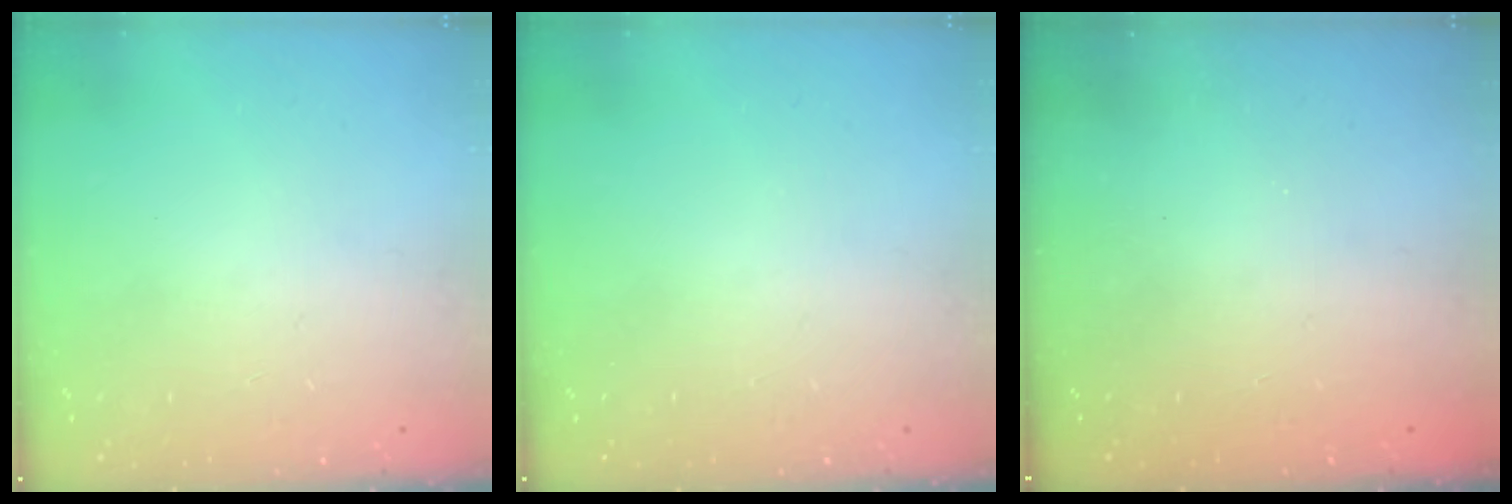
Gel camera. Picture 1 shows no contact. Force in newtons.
{"total": 0.0}
{"total": 2.3, "press": 2.2, "slide": 0.8}